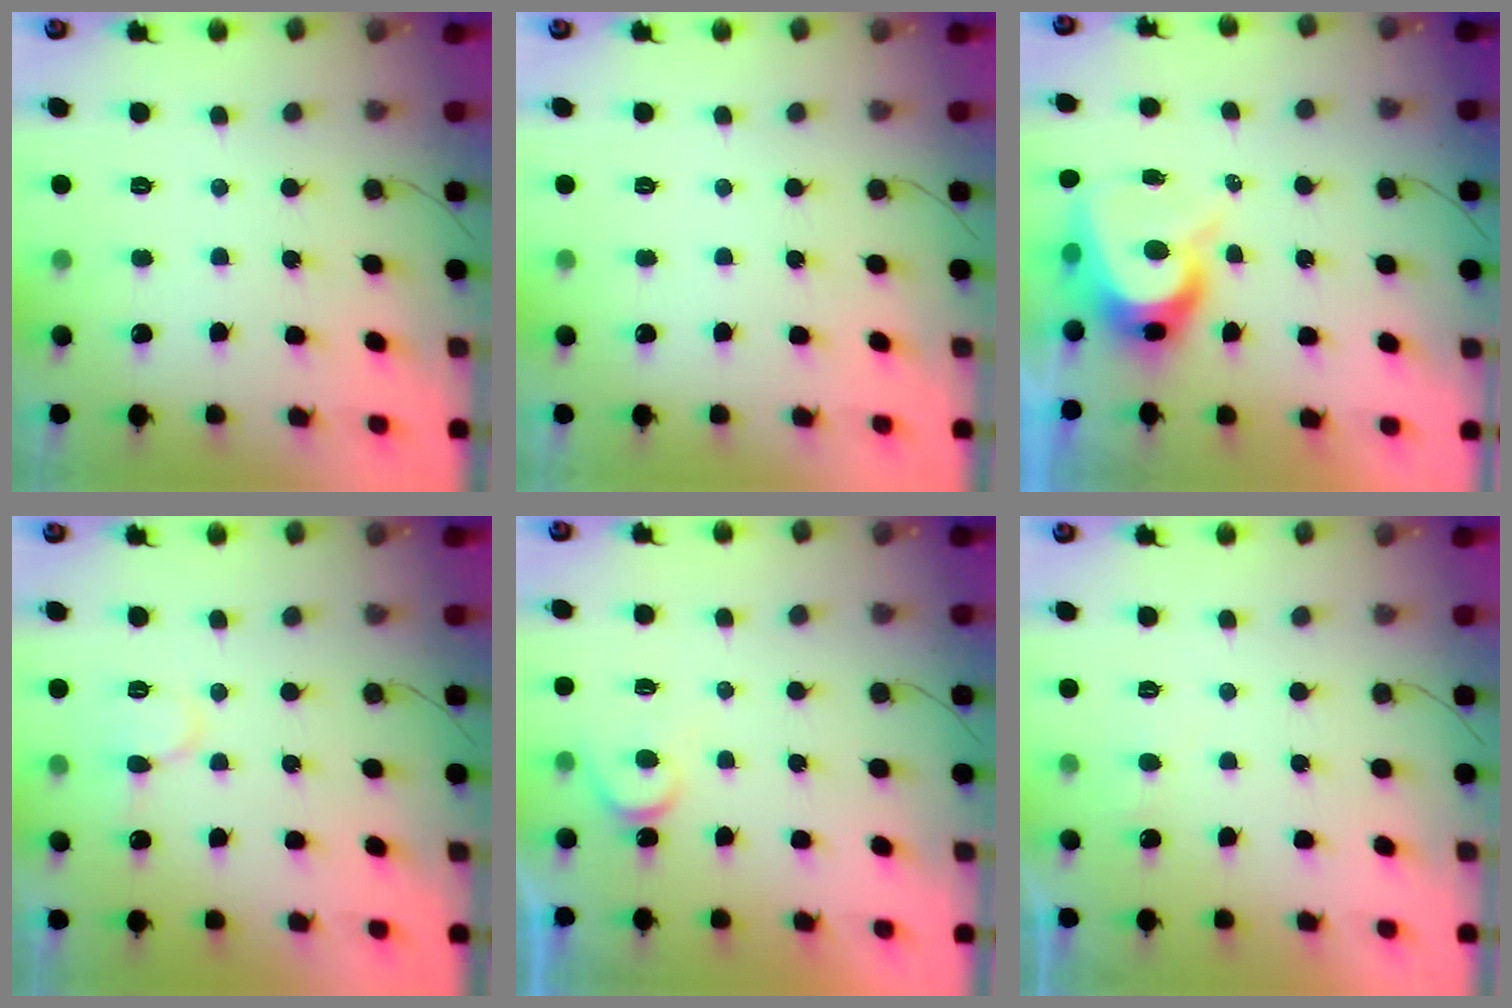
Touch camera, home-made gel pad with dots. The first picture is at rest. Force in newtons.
{"total": 0.0}
{"total": 8.4, "press": 8.3, "slide": 0.6}
{"total": 7.8, "press": 7.8, "slide": 0.9}
{"total": 4.4, "press": 4.4, "slide": 0.4}
{"total": 3.8, "press": 3.7, "slide": 0.2}